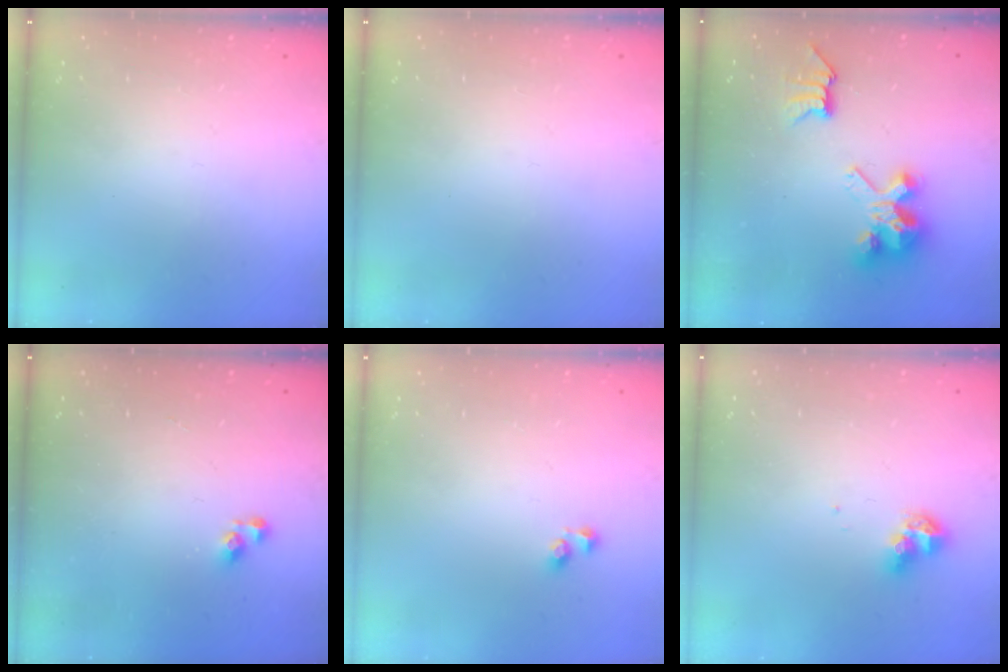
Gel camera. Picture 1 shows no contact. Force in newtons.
{"total": 0.0}
{"total": 7.1, "press": 7.1, "slide": 0.1}
{"total": 3.9, "press": 3.8, "slide": 0.7}
{"total": 2.2, "press": 2.0, "slide": 0.9}
{"total": 7.0, "press": 7.0, "slide": 0.9}